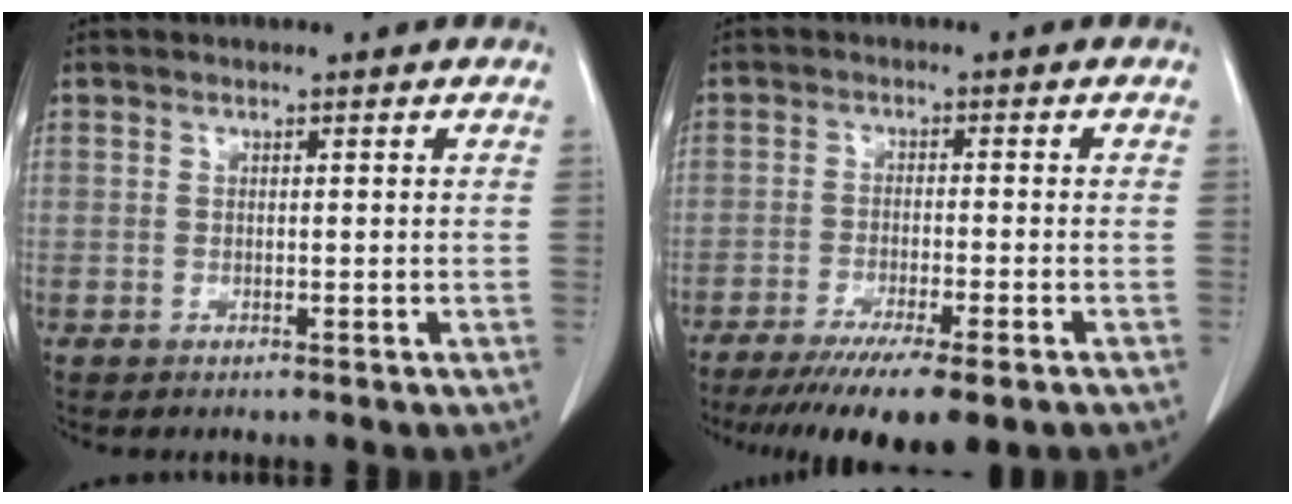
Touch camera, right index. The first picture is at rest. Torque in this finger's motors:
{"motor_torque": [0.73, -0.70, 0.65, 0.21]}